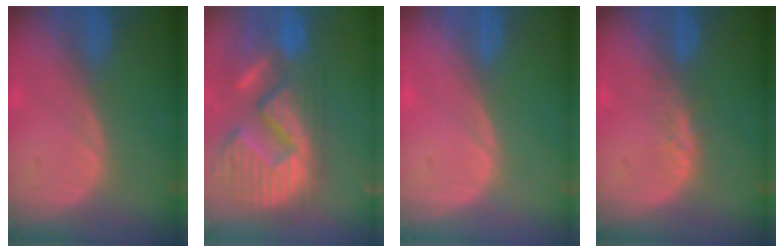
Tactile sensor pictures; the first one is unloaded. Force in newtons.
{"total": 15.3, "press": 12.7, "slide": 8.4}
{"total": 0.0}
{"total": 2.1, "press": 2.1, "slide": 0.2}